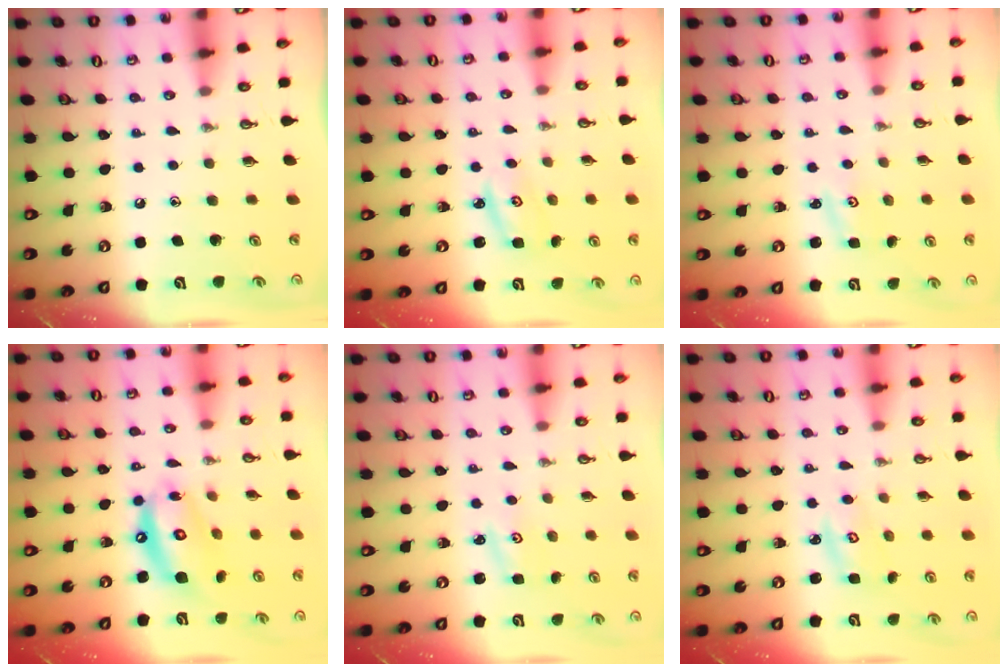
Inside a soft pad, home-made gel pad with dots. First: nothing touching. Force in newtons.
{"total": 2.4, "press": 2.4, "slide": 0.2}
{"total": 1.1, "press": 1.1, "slide": 0.3}
{"total": 12.5, "press": 12.5, "slide": 1.3}
{"total": 1.7, "press": 1.6, "slide": 0.3}
{"total": 2.8, "press": 2.8, "slide": 0.2}